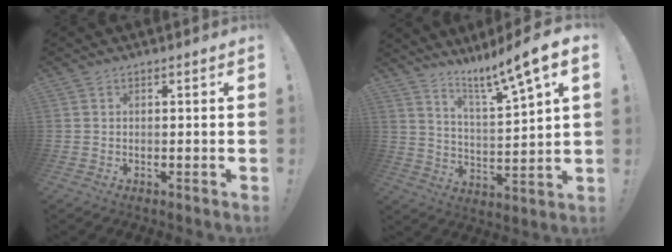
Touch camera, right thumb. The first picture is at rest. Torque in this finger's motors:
{"motor_torque": [0.68, 0.89, 0.25, 0.19, 0.14]}